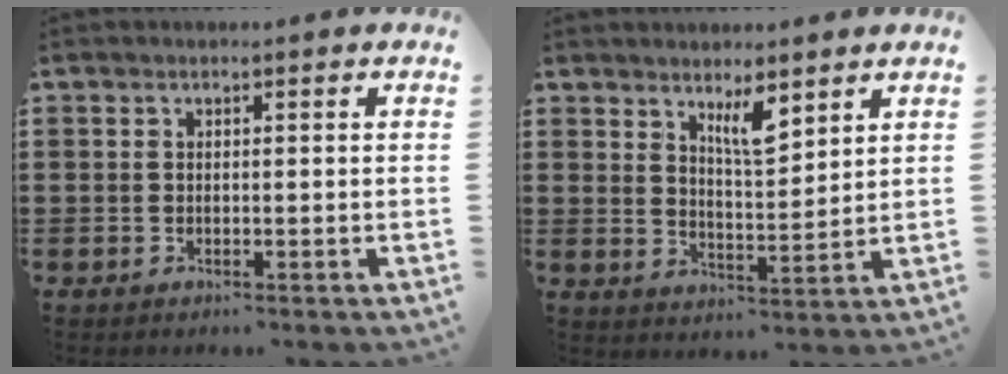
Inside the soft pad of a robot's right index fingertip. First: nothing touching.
{"total": 5.2, "force": [3.9, 1.2, 3.3], "torque": [-0.057, -0.011, 0.064]}